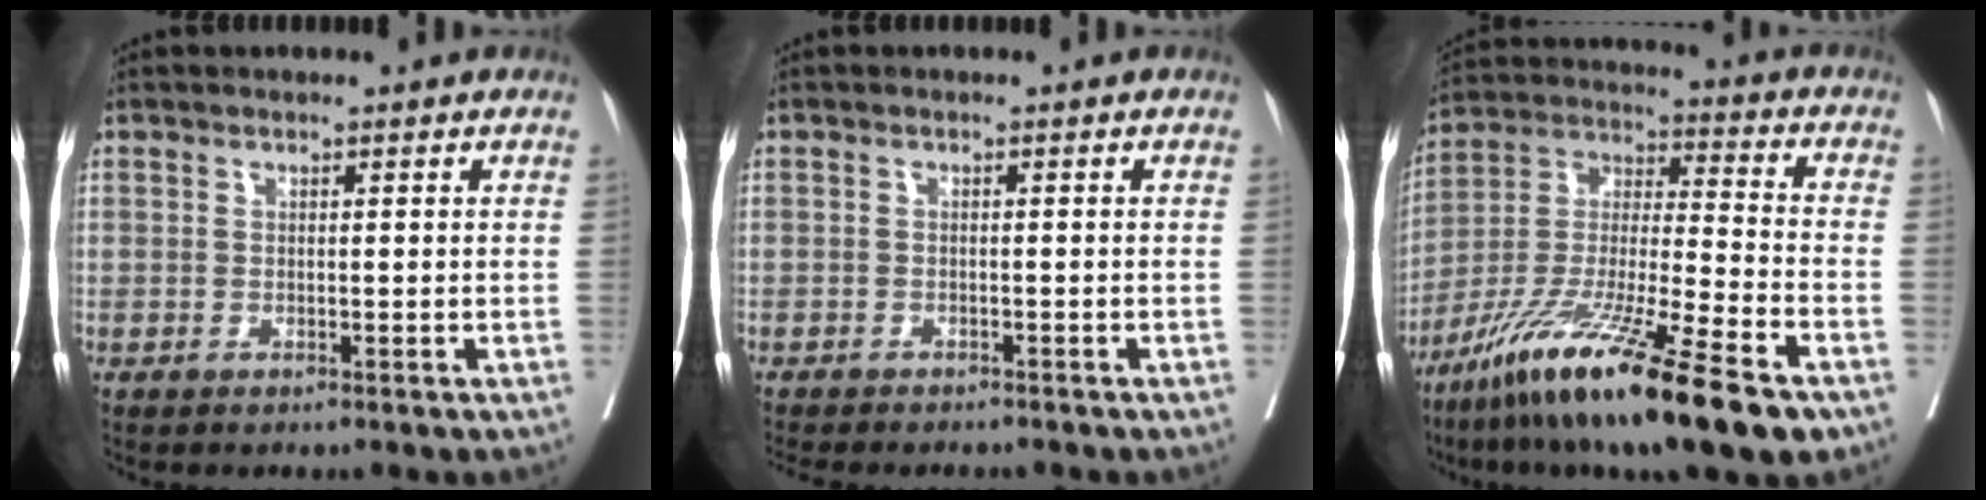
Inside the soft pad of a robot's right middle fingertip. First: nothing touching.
{"total": 7.8, "force": [-6.9, 1.9, 3.1], "torque": [-0.040, -0.005, -0.093]}
{"total": 22.5, "force": [-13.8, 1.9, 17.6], "torque": [-0.308, -0.048, -0.245]}